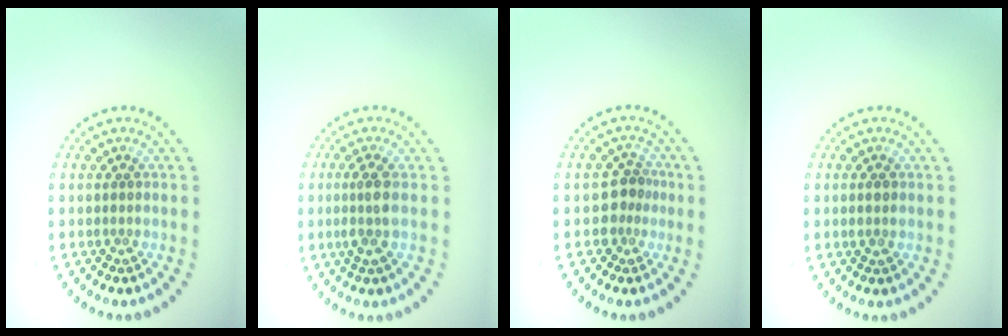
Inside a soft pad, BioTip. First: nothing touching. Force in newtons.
{"total": 2.2, "press": 1.8, "slide": 1.1}
{"total": 2.2, "press": 1.7, "slide": 1.4}
{"total": 1.0, "press": 0.9, "slide": 0.3}